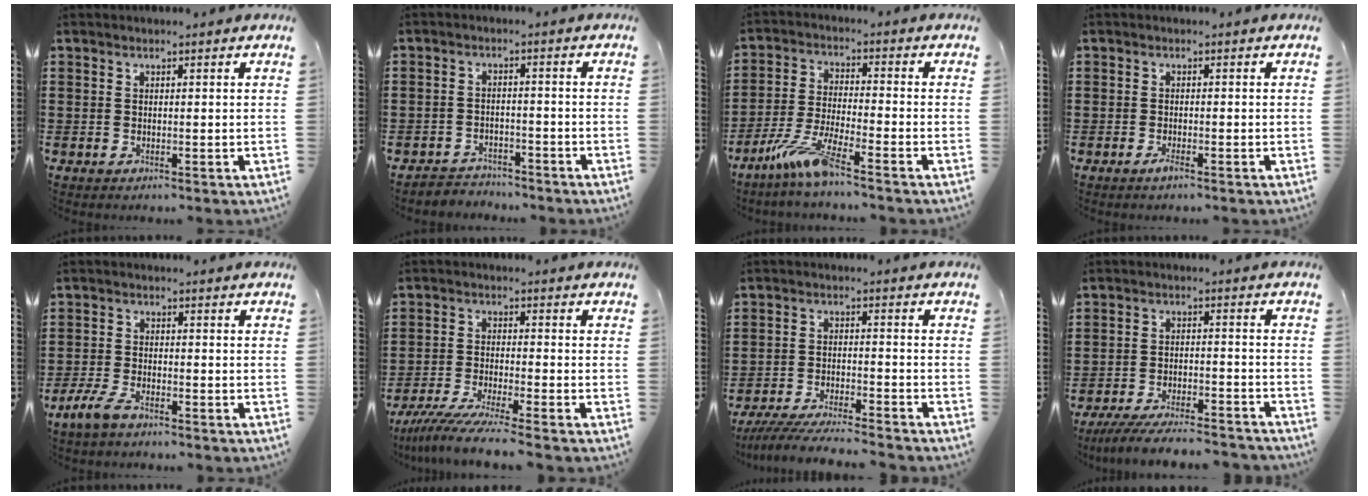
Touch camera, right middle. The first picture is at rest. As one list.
[{"total": 2.5, "force": [-2.4, 0.2, -0.6], "torque": [0.007, 0.000, -0.056]}, {"total": 7.7, "force": [-5.6, 0.2, 5.3], "torque": [-0.123, -0.020, -0.112]}, {"total": 1.3, "force": [-0.8, 0.1, 1.1], "torque": [-0.026, -0.007, -0.015]}, {"total": 3.6, "force": [-2.5, 0.7, 2.4], "torque": [-0.070, -0.008, -0.057]}, {"total": 5.5, "force": [-4.7, -1.0, 2.5], "torque": [-0.062, -0.025, -0.094]}, {"total": 5.1, "force": [-4.8, -0.4, 1.5], "torque": [-0.032, -0.009, -0.096]}, {"total": 5.5, "force": [-5.1, -0.3, 1.9], "torque": [-0.036, -0.008, -0.099]}]